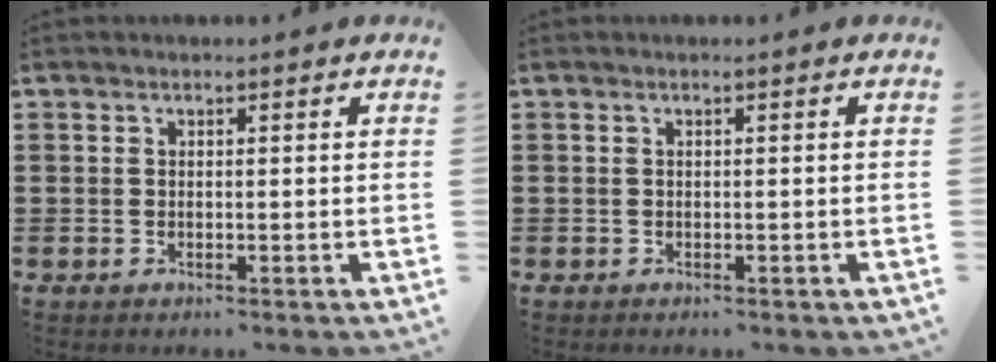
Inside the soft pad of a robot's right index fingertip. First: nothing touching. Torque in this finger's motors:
{"motor_torque": [2.14, 0.00, -0.62, -0.13]}